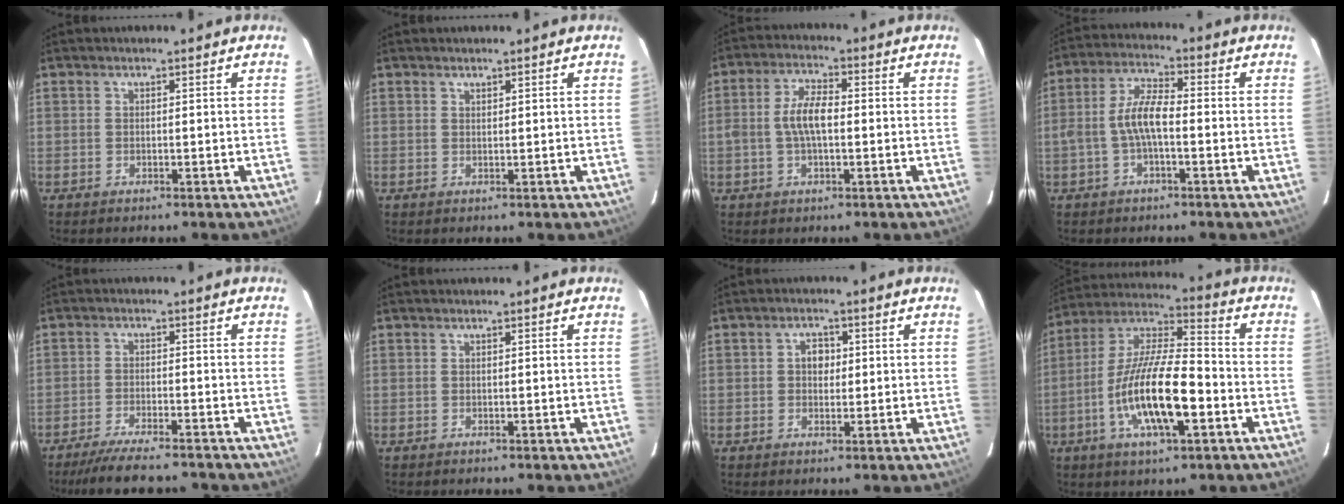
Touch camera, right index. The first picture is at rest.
{"total": 0.6, "force": [0.6, 0.2, 0.1], "torque": [-0.002, 0.002, 0.012]}
{"total": 6.2, "force": [-0.4, 2.7, 5.6], "torque": [-0.111, 0.011, -0.008]}
{"total": 6.7, "force": [-1.5, 2.2, 6.2], "torque": [-0.128, 0.015, -0.028]}
{"total": 11.3, "force": [-10.0, 1.8, 5.1], "torque": [-0.111, -0.016, -0.156]}
{"total": 0.0}
{"total": 2.9, "force": [0.3, 2.4, 1.6], "torque": [-0.023, 0.011, 0.003]}
{"total": 17.4, "force": [-5.3, 4.9, 15.8], "torque": [-0.309, -0.007, -0.101]}